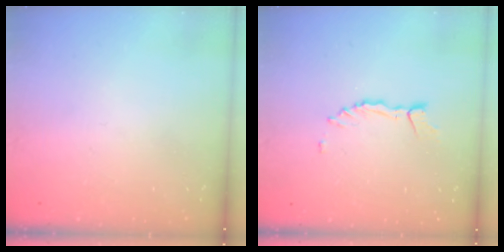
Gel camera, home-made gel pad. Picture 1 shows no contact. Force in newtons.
{"total": 2.8, "press": 2.7, "slide": 0.3}